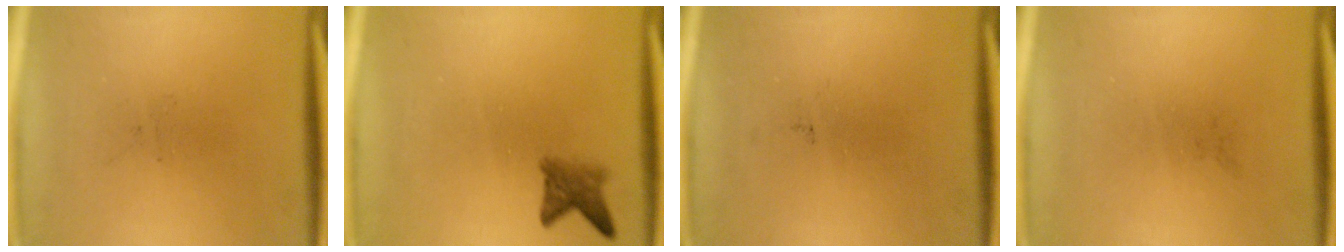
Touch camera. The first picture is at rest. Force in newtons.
{"total": 2.5}
{"total": 0.0}
{"total": 0.0}